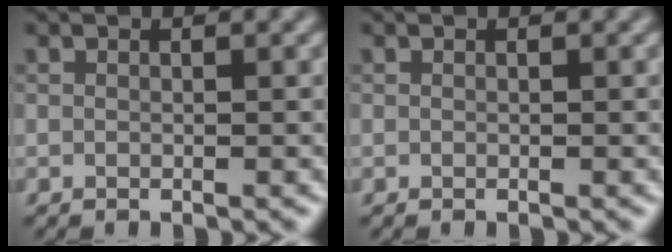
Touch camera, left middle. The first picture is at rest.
{"total": 0.0}